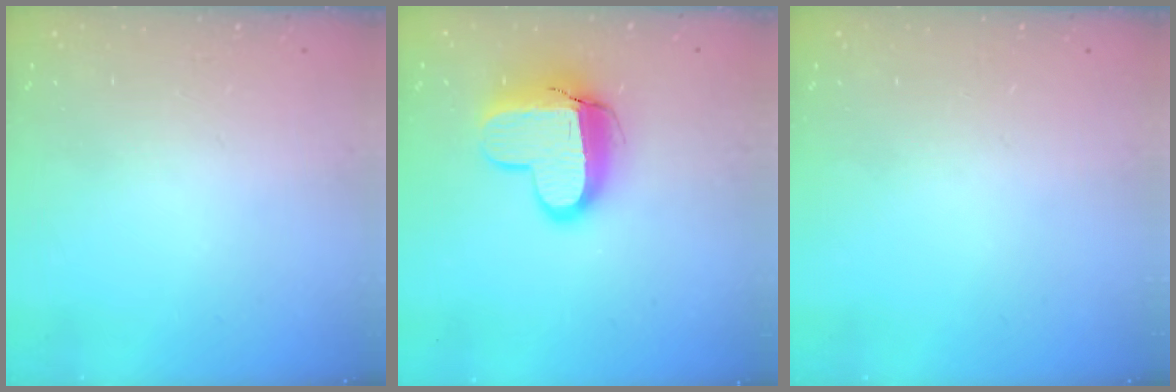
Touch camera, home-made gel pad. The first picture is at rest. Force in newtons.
{"total": 12.3, "press": 12.2, "slide": 1.3}
{"total": 0.0}